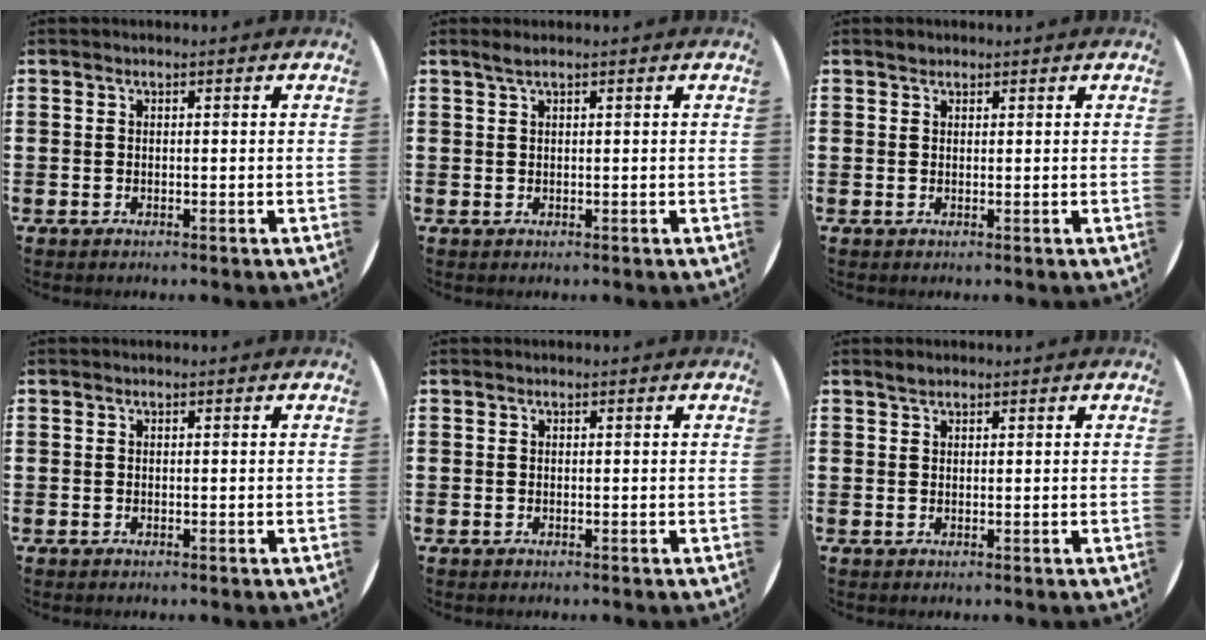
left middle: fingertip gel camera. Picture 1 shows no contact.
{"total": 1.0, "force": [0.7, 0.0, 0.8], "torque": [-0.013, 0.003, 0.011]}
{"total": 0.8, "force": [0.7, 0.3, 0.0], "torque": [0.008, -0.001, 0.012]}
{"total": 0.0}
{"total": 0.0}
{"total": 1.0, "force": [1.0, 0.3, 0.2], "torque": [0.003, 0.000, 0.016]}